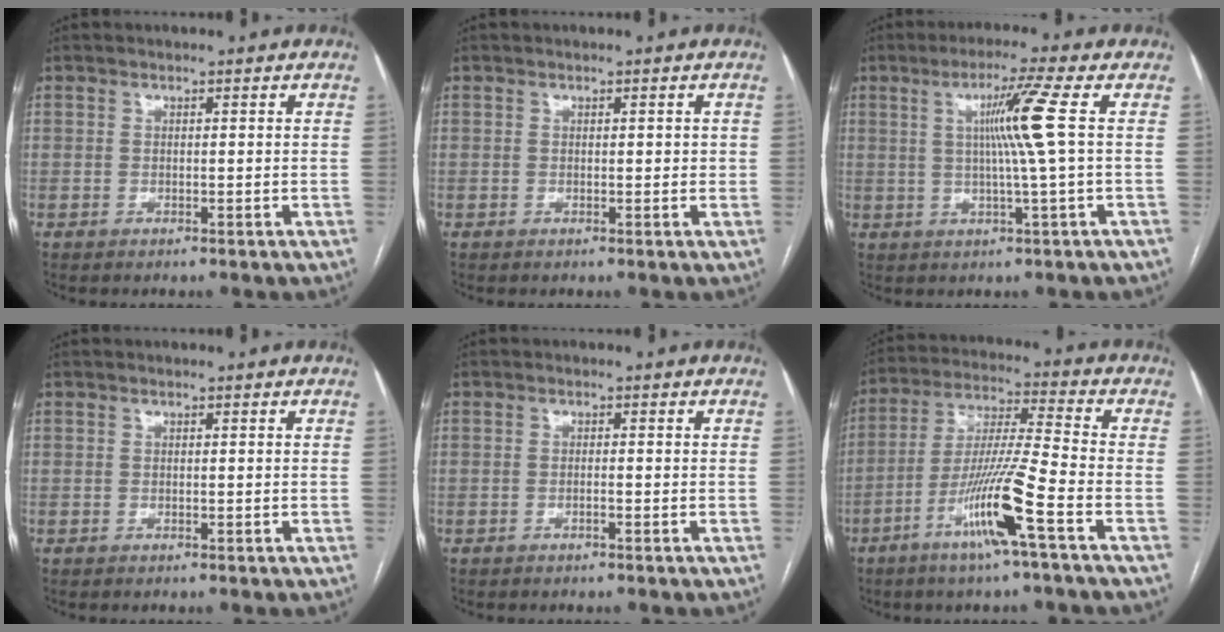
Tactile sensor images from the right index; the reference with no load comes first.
{"total": 1.1, "force": [0.2, 0.5, 0.9], "torque": [-0.010, 0.002, 0.004]}
{"total": 7.4, "force": [1.2, -2.2, 7.0], "torque": [-0.126, 0.002, 0.029]}
{"total": 0.0}
{"total": 0.7, "force": [-0.3, 0.0, 0.6], "torque": [-0.012, 0.001, -0.004]}
{"total": 12.6, "force": [-6.0, -1.0, 11.1], "torque": [-0.218, -0.011, -0.116]}